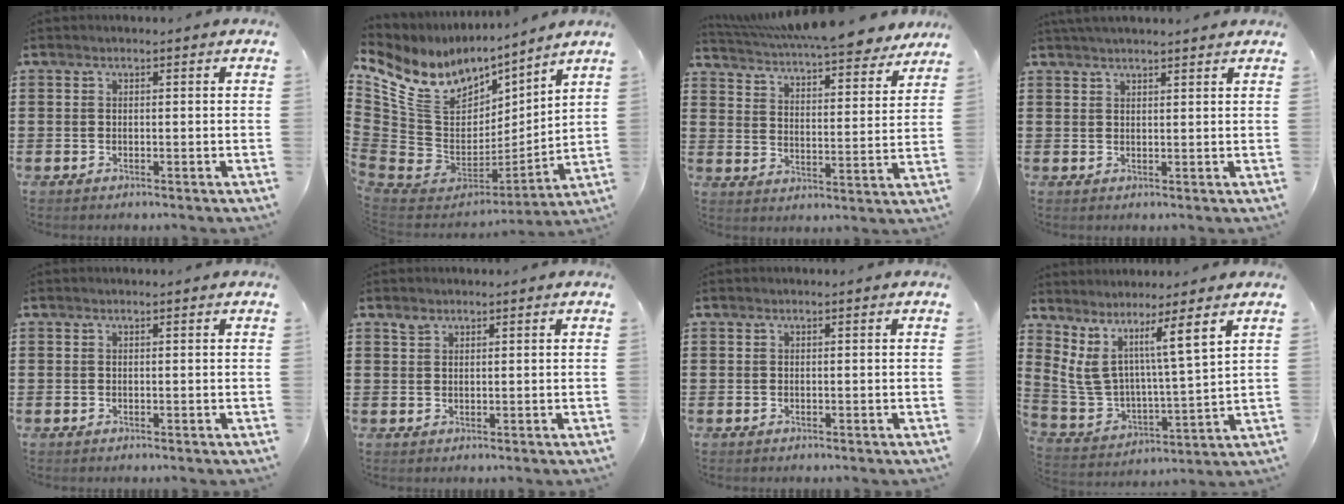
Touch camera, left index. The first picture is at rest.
{"total": 11.5, "force": [5.6, 8.2, 5.7], "torque": [-0.174, -0.036, 0.102]}
{"total": 6.8, "force": [6.3, 0.5, 2.6], "torque": [-0.069, -0.038, 0.107]}
{"total": 2.0, "force": [1.9, 0.1, 0.6], "torque": [-0.016, 0.003, 0.037]}
{"total": 0.0}
{"total": 1.5, "force": [1.2, 0.8, 0.3], "torque": [-0.010, 0.001, 0.024]}
{"total": 0.0}
{"total": 6.8, "force": [4.7, 1.0, 4.8], "torque": [-0.126, -0.049, 0.075]}